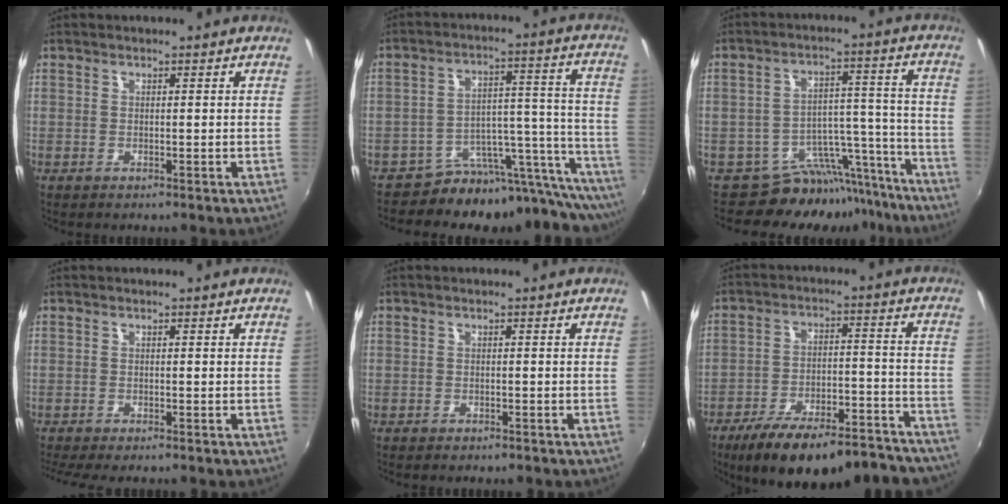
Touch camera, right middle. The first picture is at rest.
{"total": 14.8, "force": [-13.9, 3.3, 4.0], "torque": [-0.022, 0.030, -0.217]}
{"total": 11.6, "force": [-10.6, 4.6, 1.2], "torque": [0.001, 0.056, -0.149]}
{"total": 3.4, "force": [-2.8, 0.3, 1.8], "torque": [-0.043, -0.023, -0.050]}
{"total": 1.7, "force": [-1.4, 0.7, 0.6], "torque": [-0.014, -0.008, -0.022]}
{"total": 25.2, "force": [-20.9, 7.7, 11.9], "torque": [-0.197, -0.009, -0.271]}